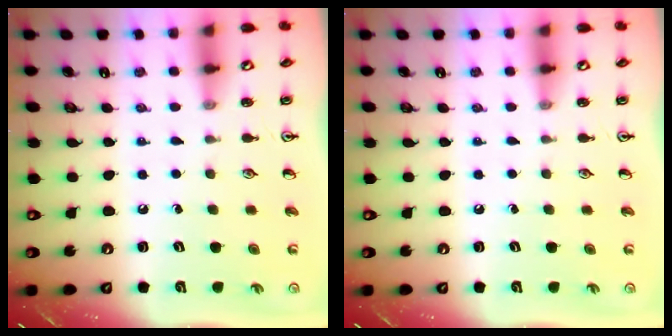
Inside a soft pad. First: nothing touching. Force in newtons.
{"total": 0.0}